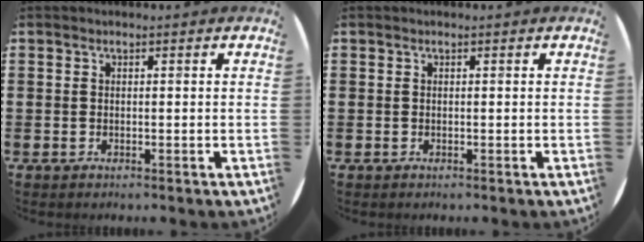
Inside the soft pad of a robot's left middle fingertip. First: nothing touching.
{"total": 0.0}